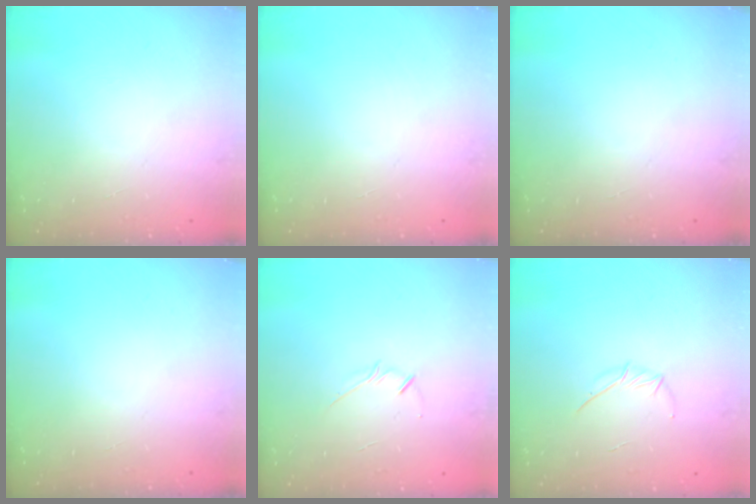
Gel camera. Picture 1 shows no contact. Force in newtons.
{"total": 0.0}
{"total": 0.0}
{"total": 0.0}
{"total": 2.5, "press": 2.4, "slide": 0.5}
{"total": 3.3, "press": 3.2, "slide": 0.9}